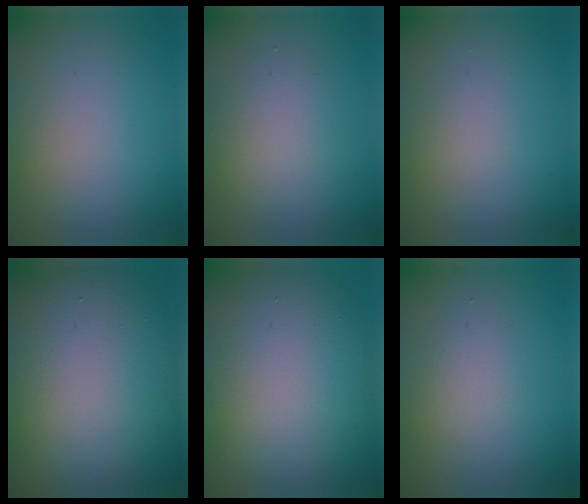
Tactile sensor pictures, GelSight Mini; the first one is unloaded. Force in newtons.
{"total": 2.6, "press": 2.6, "slide": 0.2}
{"total": 0.5, "press": 0.5, "slide": 0.0}
{"total": 14.1, "press": 14.1, "slide": 1.4}
{"total": 13.5, "press": 13.5, "slide": 0.6}
{"total": 1.4, "press": 1.4, "slide": 0.1}